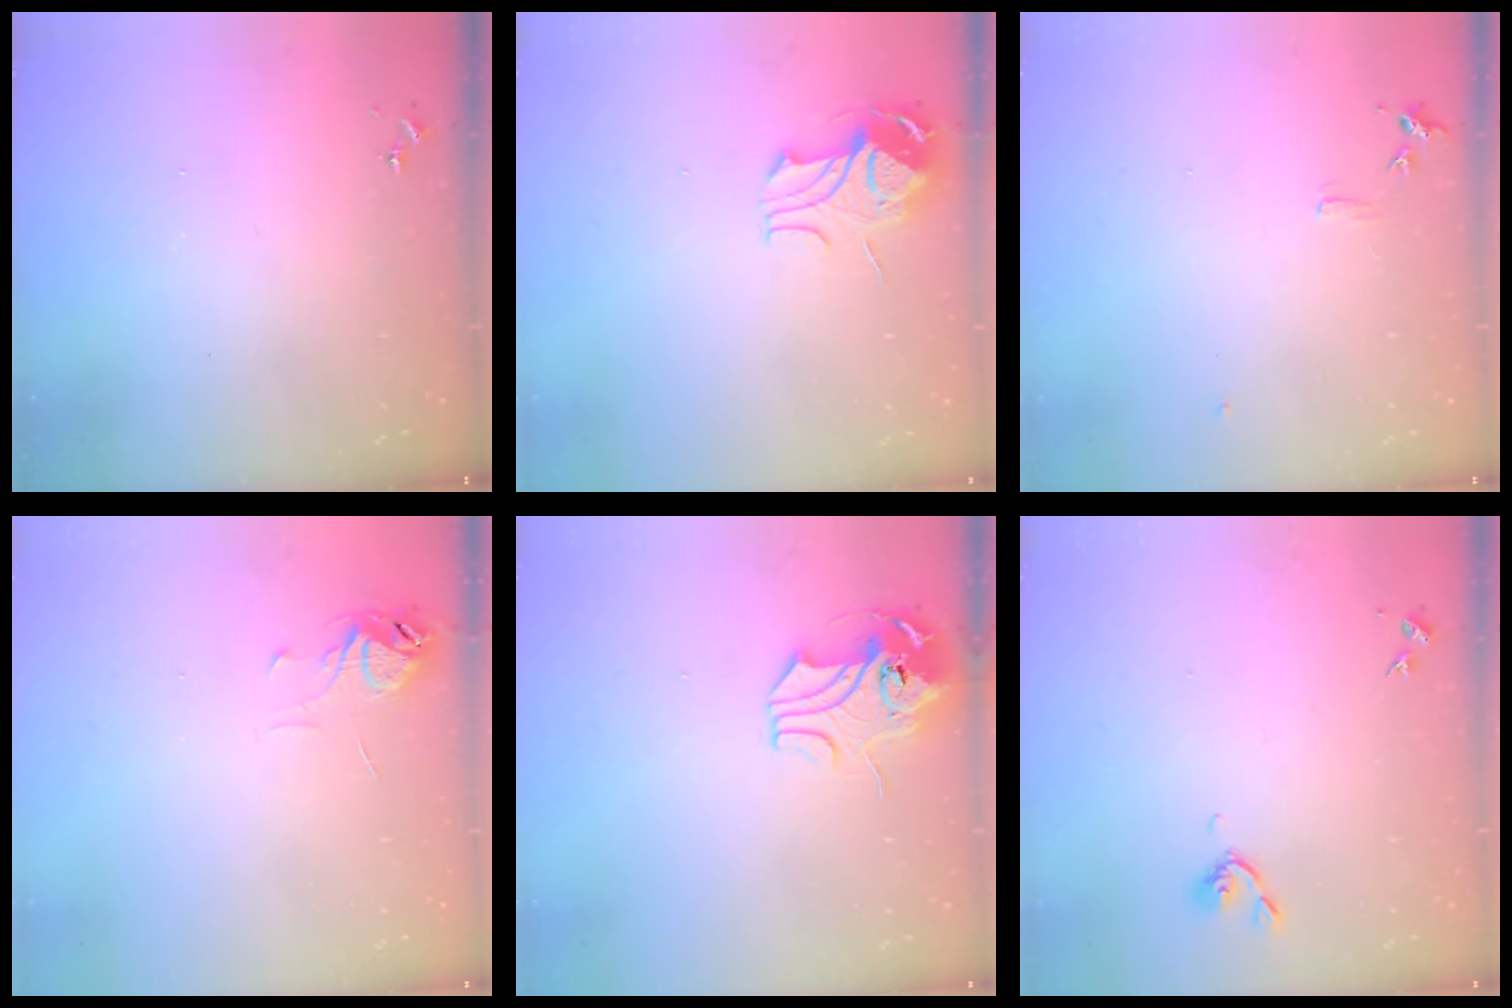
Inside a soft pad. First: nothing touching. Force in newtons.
{"total": 9.9, "press": 9.8, "slide": 1.4}
{"total": 5.6, "press": 5.5, "slide": 0.7}
{"total": 6.4, "press": 6.4, "slide": 0.5}
{"total": 12.2, "press": 12.1, "slide": 1.7}
{"total": 5.3, "press": 5.2, "slide": 1.1}